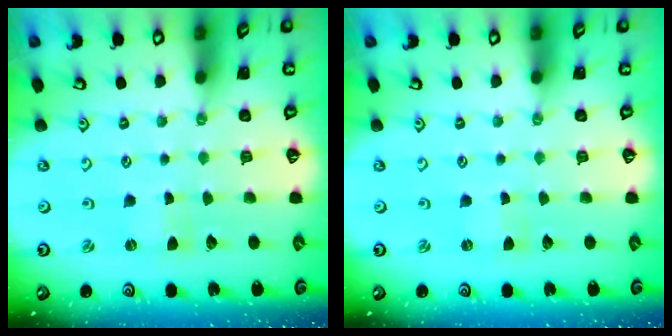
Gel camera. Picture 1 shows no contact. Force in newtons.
{"total": 0.0}